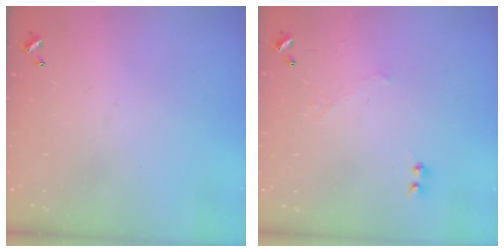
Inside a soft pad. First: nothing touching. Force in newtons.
{"total": 0.9, "press": 0.3, "slide": 0.8}